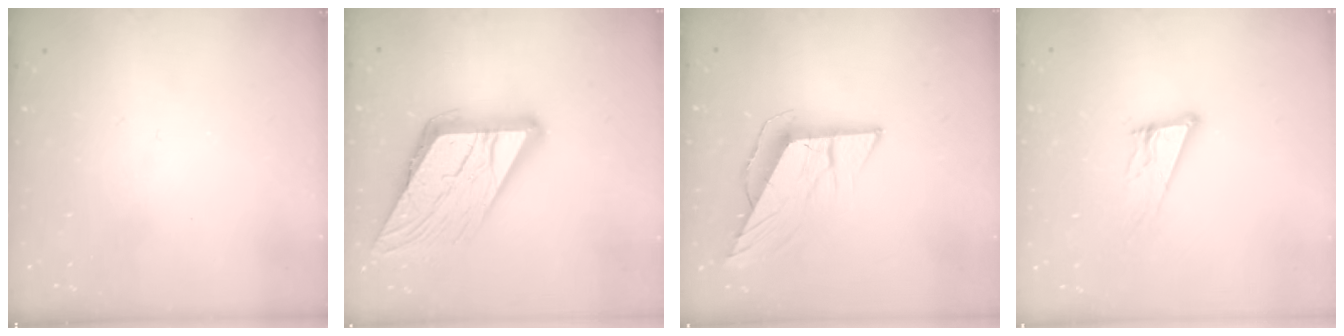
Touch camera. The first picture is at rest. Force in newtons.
{"total": 18.6, "press": 18.5, "slide": 2.0}
{"total": 8.7, "press": 8.7, "slide": 0.3}
{"total": 12.4, "press": 11.9, "slide": 3.3}